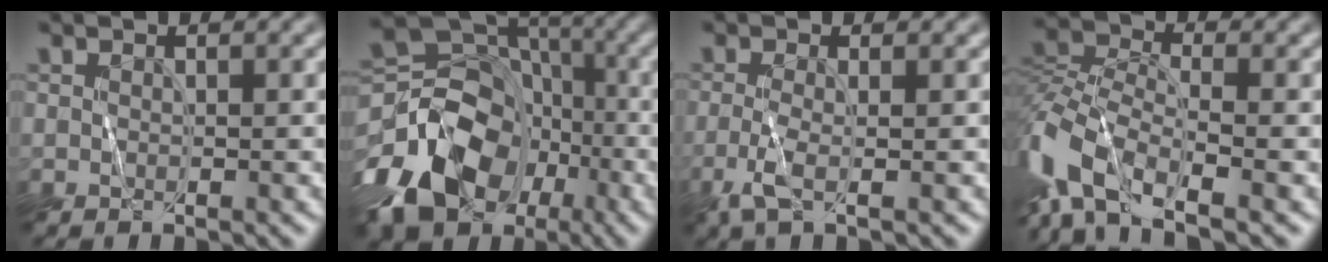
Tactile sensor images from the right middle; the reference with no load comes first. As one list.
[{"total": 12.8, "force": [-6.3, 9.1, 6.4], "torque": [-0.135, 0.000, -0.115]}, {"total": 2.3, "force": [-1.4, 0.2, 1.8], "torque": [-0.044, -0.001, -0.033]}, {"total": 9.5, "force": [-5.6, 4.1, 6.5], "torque": [-0.143, -0.001, -0.123]}]